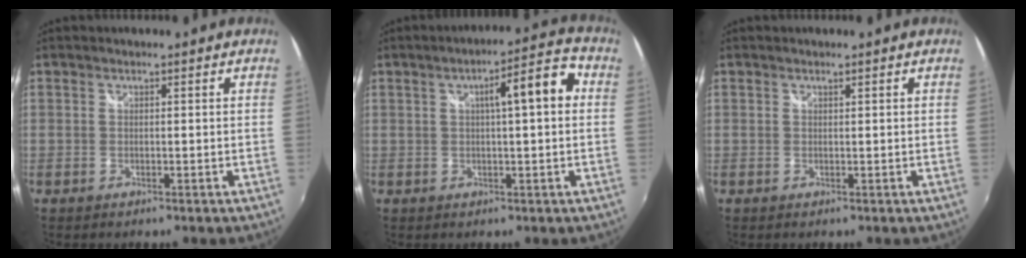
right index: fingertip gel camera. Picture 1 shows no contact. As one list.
[{"total": 8.3, "force": [1.5, 1.4, 8.0], "torque": [-0.111, 0.027, 0.030]}, {"total": 0.0}]